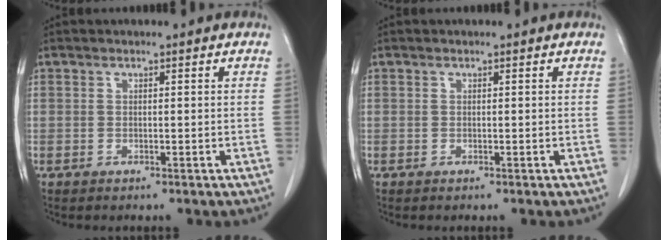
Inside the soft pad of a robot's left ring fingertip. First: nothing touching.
{"total": 0.0}